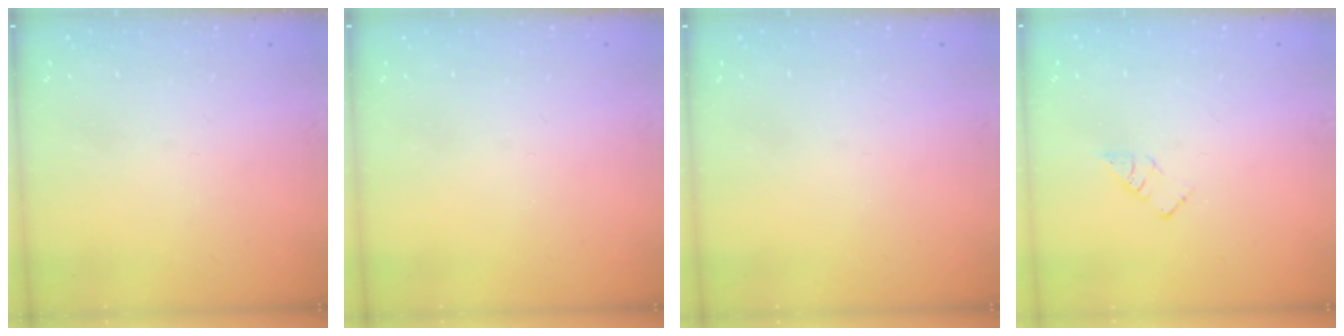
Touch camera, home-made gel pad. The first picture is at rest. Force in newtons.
{"total": 0.0}
{"total": 0.0}
{"total": 3.3, "press": 3.3, "slide": 0.3}